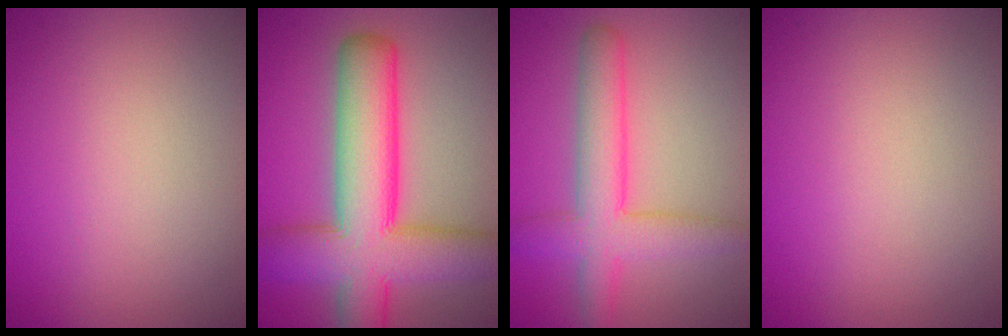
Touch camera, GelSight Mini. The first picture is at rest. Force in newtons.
{"total": 11.1, "press": 11.1, "slide": 0.4}
{"total": 5.3, "press": 5.3, "slide": 0.2}
{"total": 0.0}